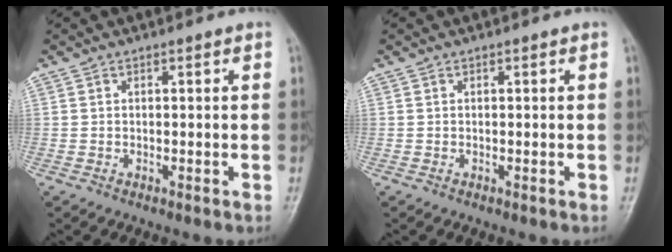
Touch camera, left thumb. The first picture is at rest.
{"total": 0.0}